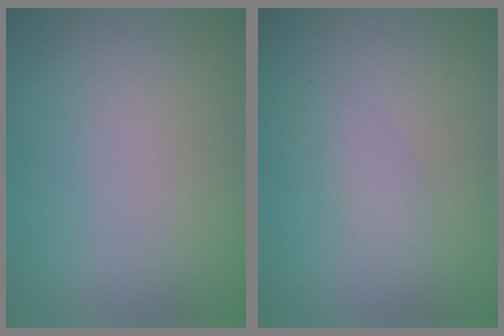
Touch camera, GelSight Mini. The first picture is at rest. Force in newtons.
{"total": 1.4, "press": 1.3, "slide": 0.1}